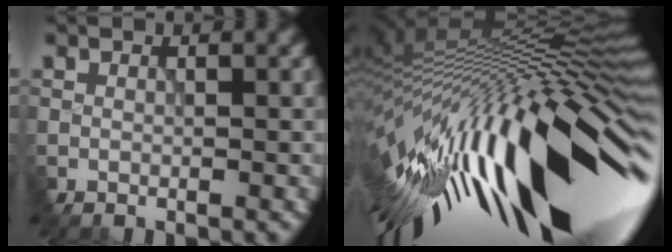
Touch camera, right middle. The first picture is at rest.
{"total": 18.2, "force": [-2.3, 6.1, 17.0], "torque": [-0.270, -0.007, -0.052]}